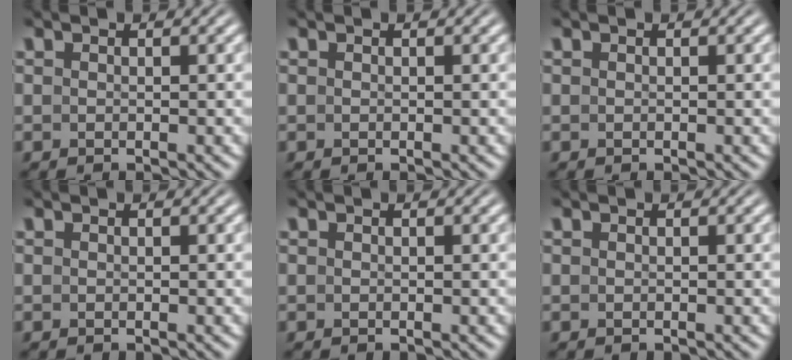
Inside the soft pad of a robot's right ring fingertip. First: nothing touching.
{"total": 0.0}
{"total": 0.0}
{"total": 0.0}
{"total": 0.0}
{"total": 0.0}